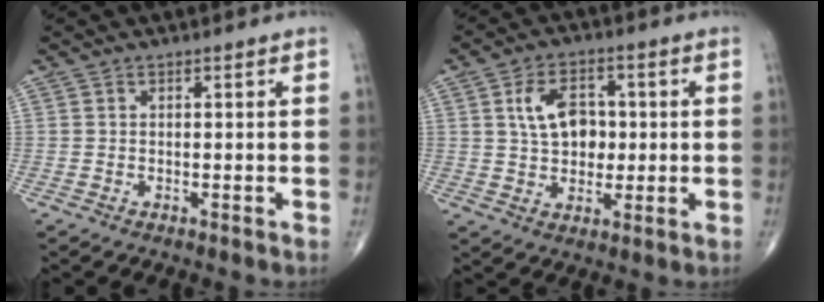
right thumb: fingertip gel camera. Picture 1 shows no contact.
{"total": 9.3, "force": [1.5, 6.4, 6.6], "torque": [-0.089, 0.004, 0.024]}